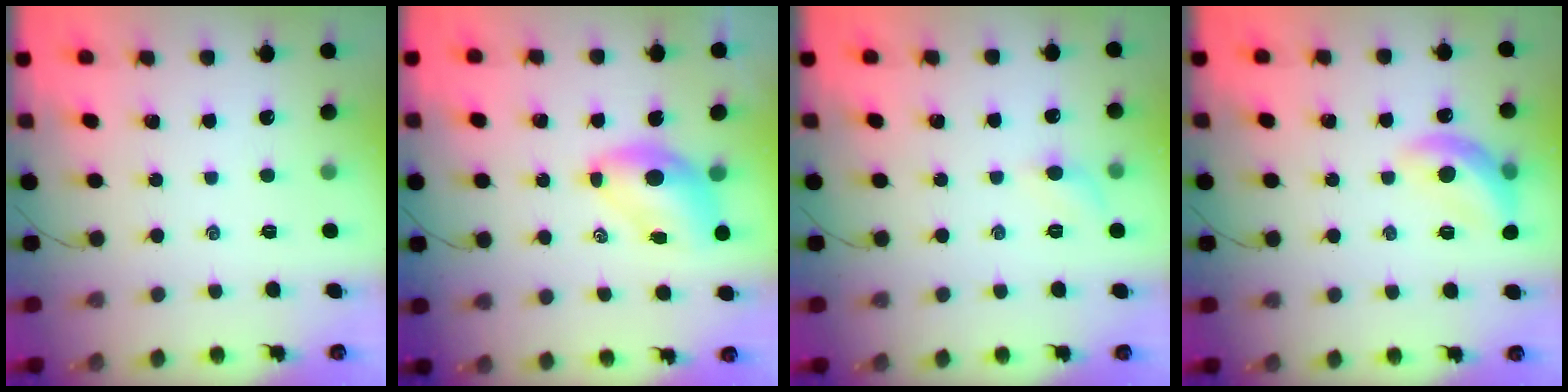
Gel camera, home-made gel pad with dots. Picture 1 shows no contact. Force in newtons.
{"total": 6.9, "press": 6.8, "slide": 1.3}
{"total": 5.3, "press": 5.0, "slide": 1.8}
{"total": 12.8, "press": 12.7, "slide": 1.4}